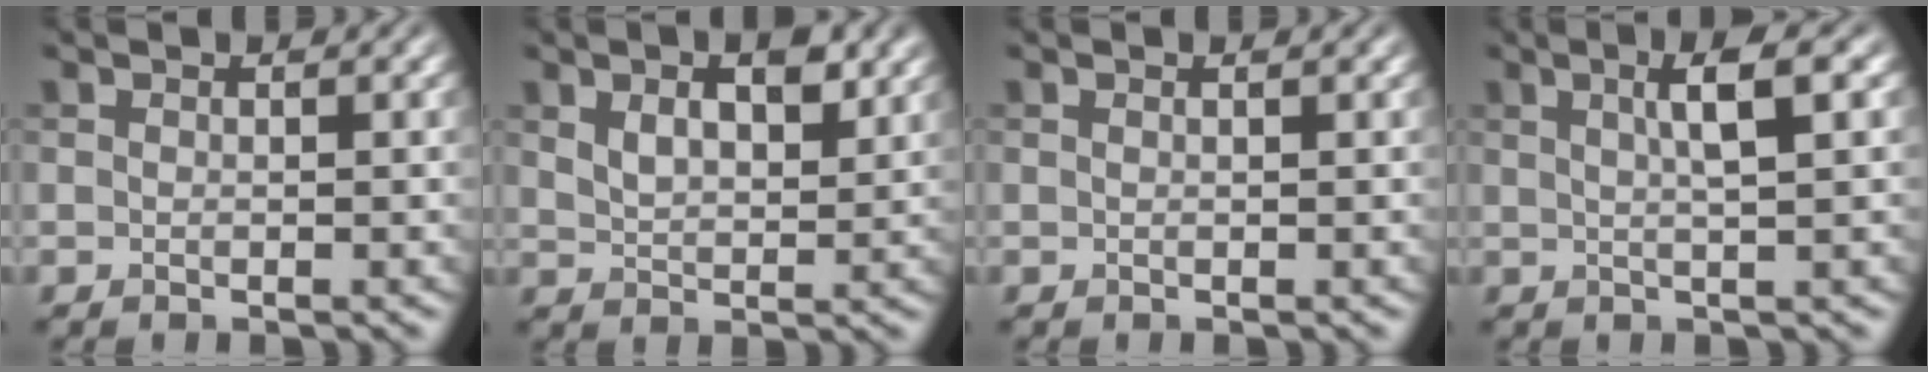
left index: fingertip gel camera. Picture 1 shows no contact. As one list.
[{"total": 4.4, "force": [2.3, 1.8, 3.3], "torque": [-0.062, -0.001, 0.041]}, {"total": 0.7, "force": [0.4, -0.1, 0.5], "torque": [-0.006, 0.000, -0.003]}, {"total": 3.7, "force": [1.1, 0.4, 3.4], "torque": [-0.044, 0.011, 0.014]}]